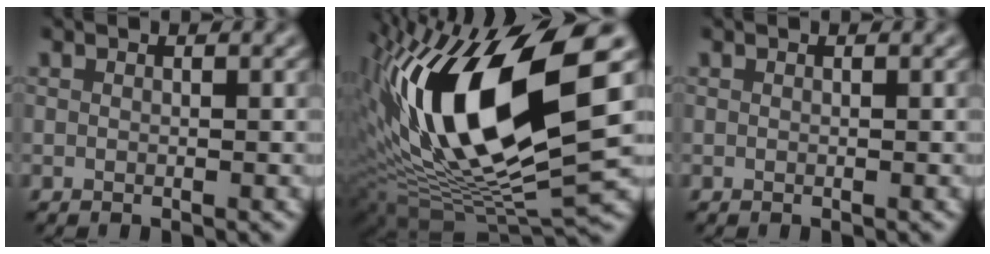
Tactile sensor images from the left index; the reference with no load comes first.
{"total": 16.1, "force": [3.0, 6.2, 14.5], "torque": [-0.274, 0.001, 0.047]}
{"total": 0.0}